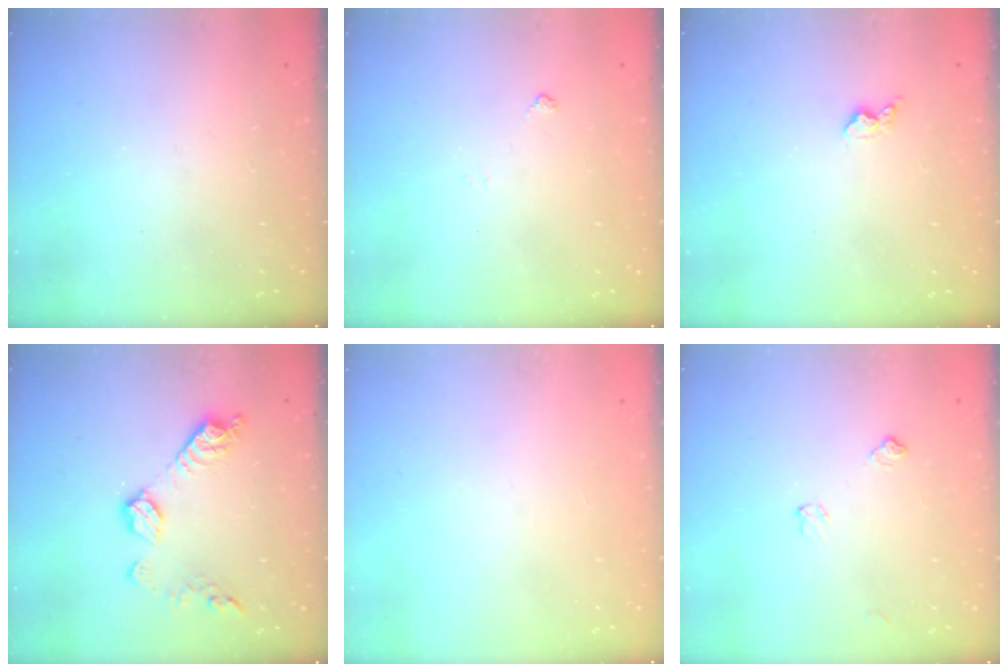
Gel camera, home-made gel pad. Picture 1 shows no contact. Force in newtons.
{"total": 4.3, "press": 4.2, "slide": 0.7}
{"total": 4.1, "press": 4.0, "slide": 0.6}
{"total": 10.5, "press": 10.5, "slide": 0.5}
{"total": 0.0}
{"total": 5.2, "press": 5.2, "slide": 0.7}